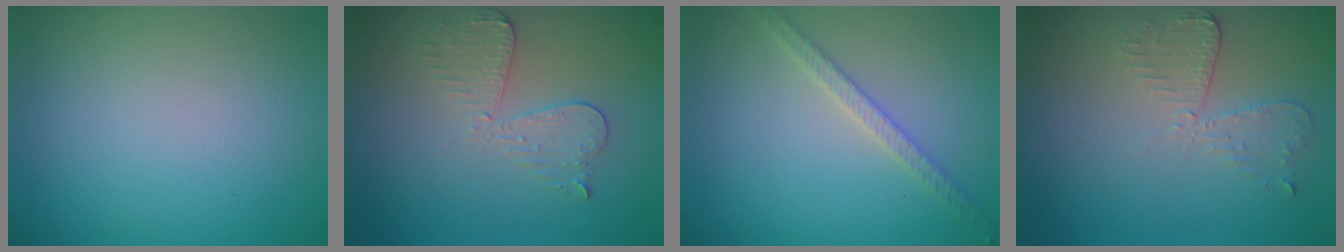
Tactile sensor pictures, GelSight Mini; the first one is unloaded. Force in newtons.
{"total": 2.9, "press": 2.7, "slide": 1.2}
{"total": 2.1, "press": 2.0, "slide": 0.6}
{"total": 2.6, "press": 2.3, "slide": 1.3}